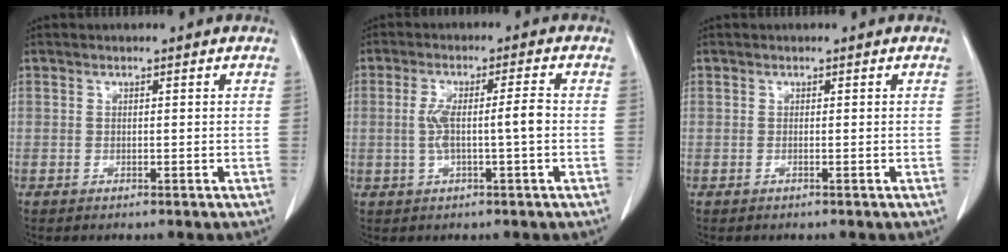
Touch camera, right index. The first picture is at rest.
{"total": 5.6, "force": [-0.6, 0.3, 5.6], "torque": [-0.113, 0.015, -0.006]}
{"total": 0.0}